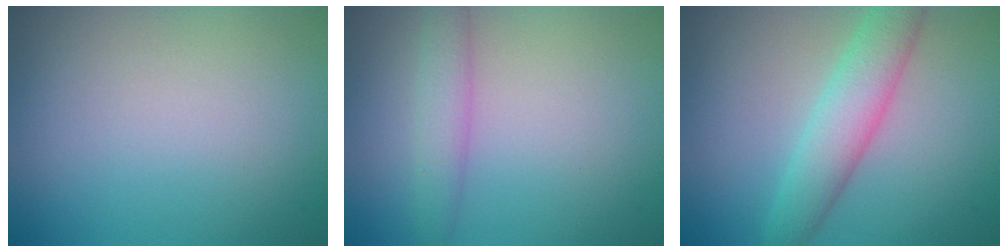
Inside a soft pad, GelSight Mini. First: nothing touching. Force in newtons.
{"total": 2.7, "press": 2.7, "slide": 0.2}
{"total": 4.6, "press": 4.6, "slide": 0.1}